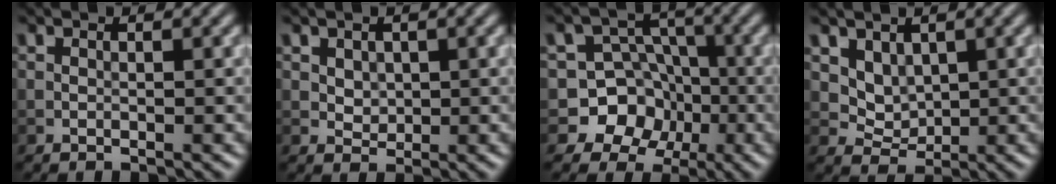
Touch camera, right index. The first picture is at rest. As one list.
[{"total": 1.3, "force": [0.4, 1.1, 0.5], "torque": [-0.012, -0.005, 0.012]}, {"total": 7.9, "force": [-3.0, 7.2, 1.4], "torque": [0.002, 0.007, -0.075]}, {"total": 2.8, "force": [1.3, 2.1, 1.3], "torque": [-0.032, -0.018, 0.044]}]